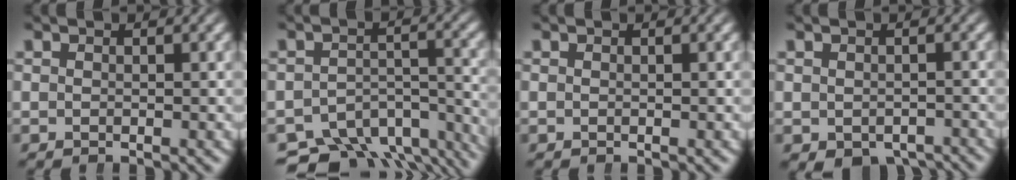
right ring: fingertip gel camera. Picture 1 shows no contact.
{"total": 9.4, "force": [-7.2, 4.6, 3.8], "torque": [-0.045, -0.019, -0.118]}
{"total": 0.0}
{"total": 4.1, "force": [-3.2, 2.2, 1.4], "torque": [-0.010, -0.022, -0.041]}